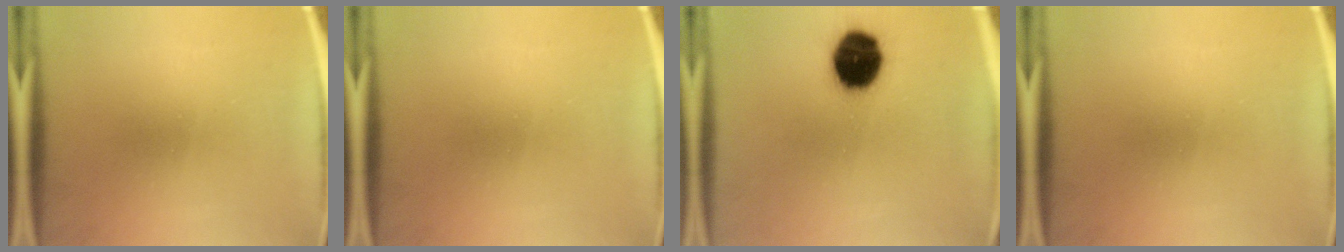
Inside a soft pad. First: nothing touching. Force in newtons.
{"total": 0.0}
{"total": 14.4}
{"total": 0.0}